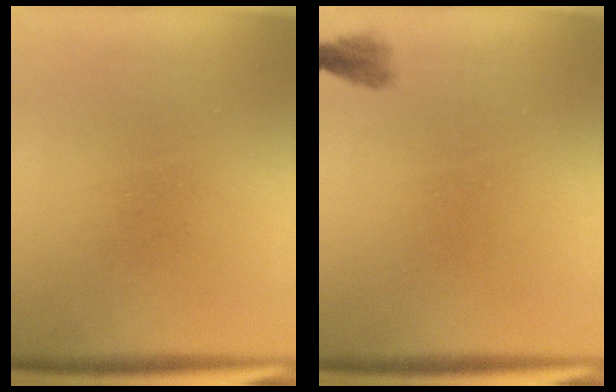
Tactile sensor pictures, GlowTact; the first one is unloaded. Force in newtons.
{"total": 1.3}